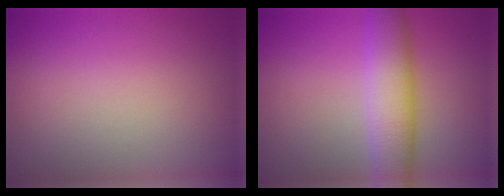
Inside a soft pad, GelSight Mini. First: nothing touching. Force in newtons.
{"total": 5.7, "press": 5.7, "slide": 0.1}